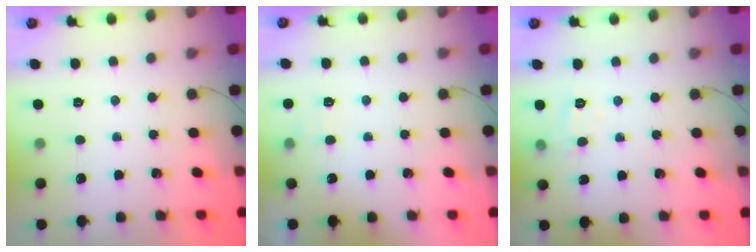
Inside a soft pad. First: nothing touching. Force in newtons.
{"total": 3.6, "press": 3.0, "slide": 2.0}
{"total": 6.8, "press": 6.7, "slide": 1.4}